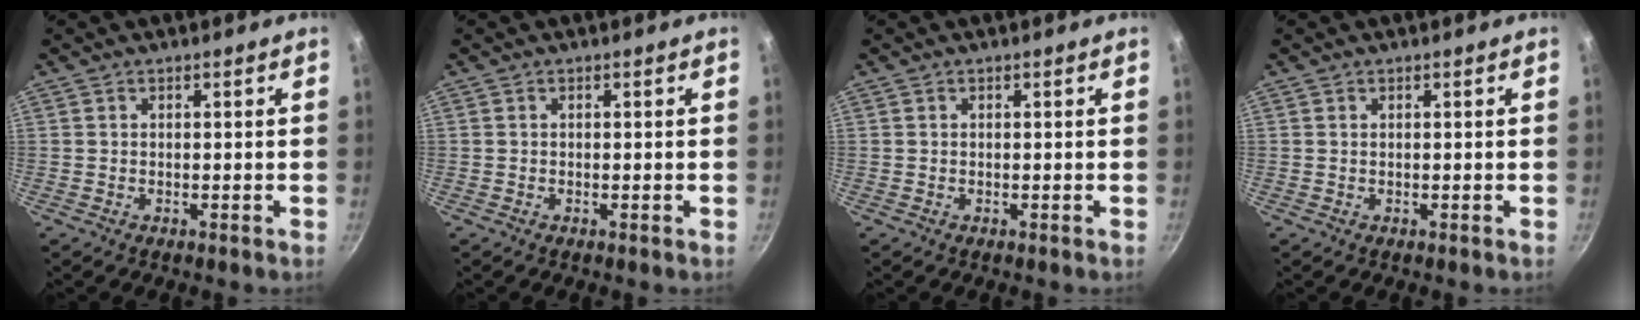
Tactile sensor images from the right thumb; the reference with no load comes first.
{"total": 0.0}
{"total": 0.0}
{"total": 0.0}